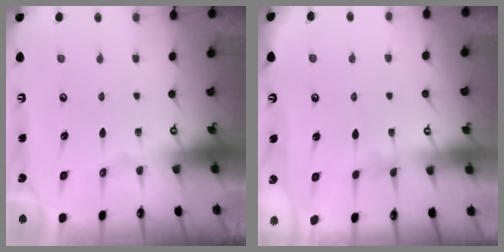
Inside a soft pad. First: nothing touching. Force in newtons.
{"total": 4.5, "press": 4.5, "slide": 0.3}